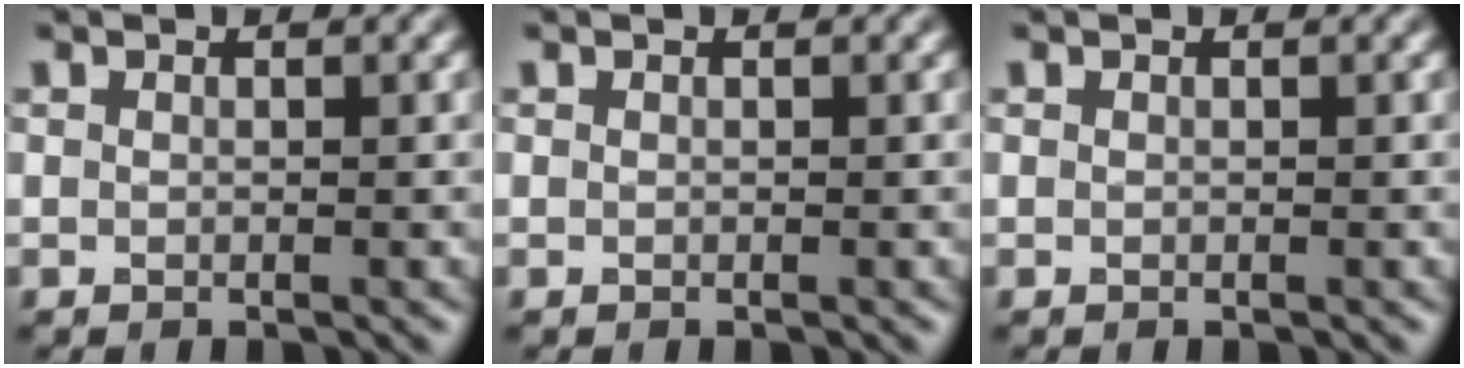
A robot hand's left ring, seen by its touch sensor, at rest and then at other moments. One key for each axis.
{"total": 0.0}
{"total": 0.0}